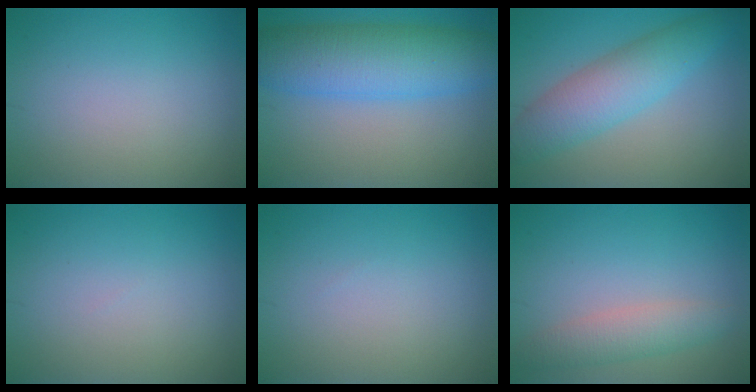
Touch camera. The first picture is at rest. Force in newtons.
{"total": 8.8, "press": 8.8, "slide": 0.2}
{"total": 5.6, "press": 5.6, "slide": 0.1}
{"total": 0.0}
{"total": 0.0}
{"total": 3.1, "press": 3.1, "slide": 0.0}